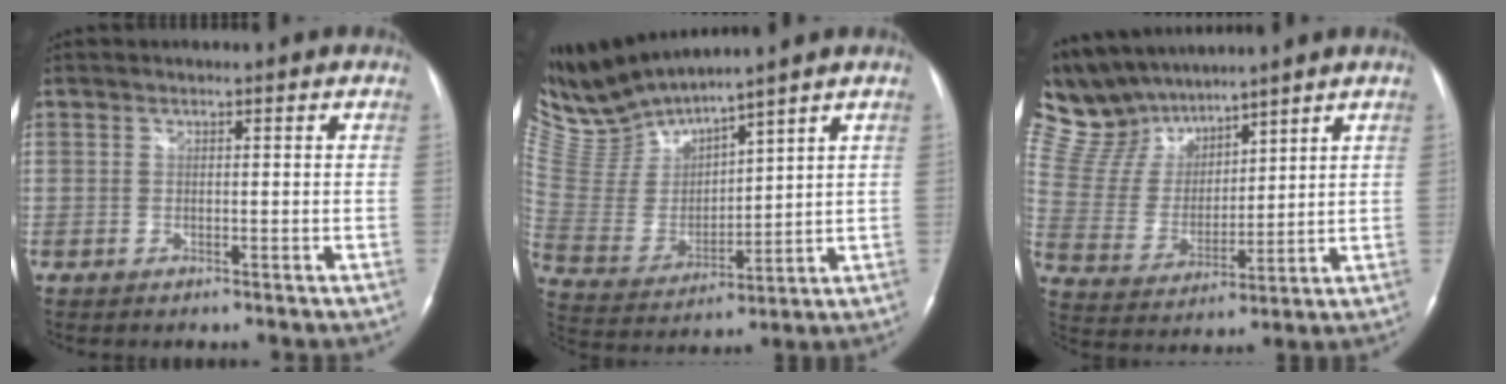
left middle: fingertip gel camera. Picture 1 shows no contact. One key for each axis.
{"total": 9.9, "fx": 9.8, "fy": -0.5, "fz": 1.3, "tx": -0.062, "ty": -0.002, "tz": 0.224}
{"total": 11.9, "fx": 10.8, "fy": 3.9, "fz": 3.2, "tx": -0.090, "ty": 0.025, "tz": 0.221}